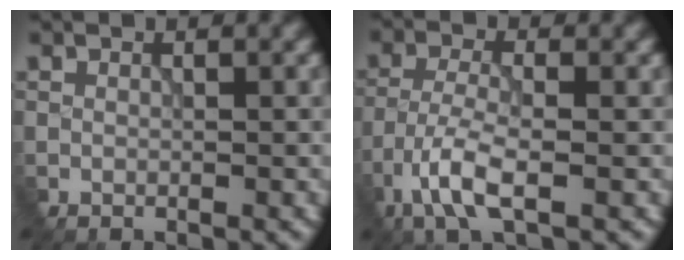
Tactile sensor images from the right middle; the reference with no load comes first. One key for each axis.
{"total": 4.8, "fx": -2.5, "fy": 1.4, "fz": 3.9, "tx": -0.088, "ty": -0.003, "tz": -0.056}